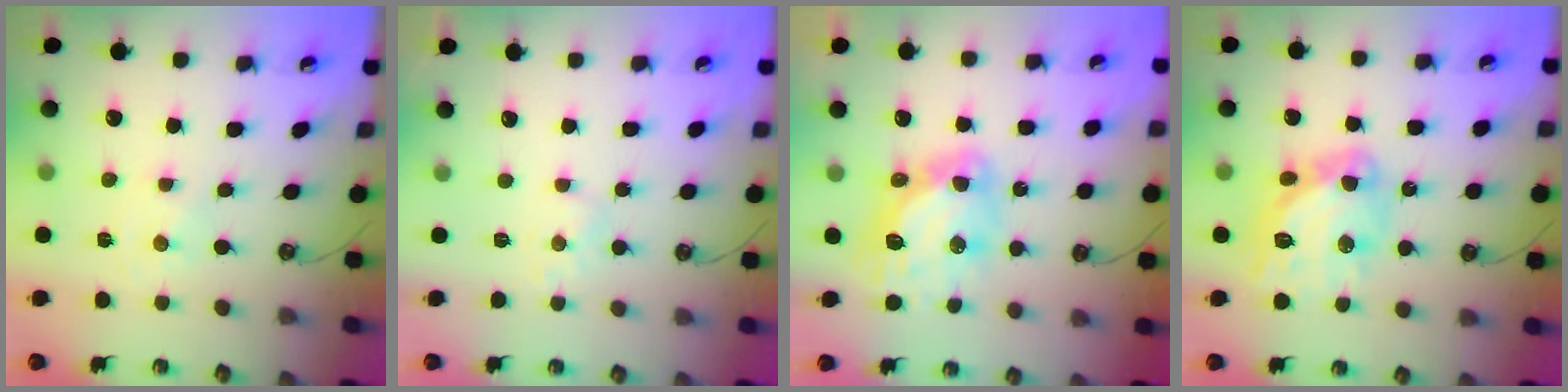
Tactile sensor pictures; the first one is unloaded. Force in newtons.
{"total": 5.5, "press": 5.5, "slide": 0.8}
{"total": 15.6, "press": 15.5, "slide": 1.6}
{"total": 16.9, "press": 16.8, "slide": 2.0}